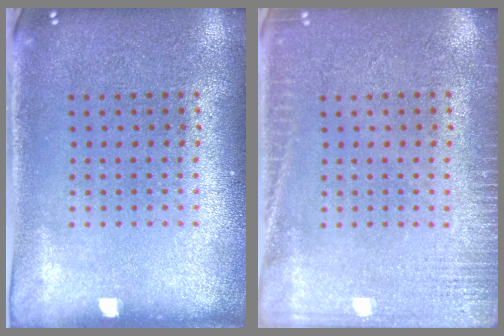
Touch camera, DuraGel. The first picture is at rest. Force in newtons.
{"total": 2.7, "press": 2.7, "slide": 0.5}